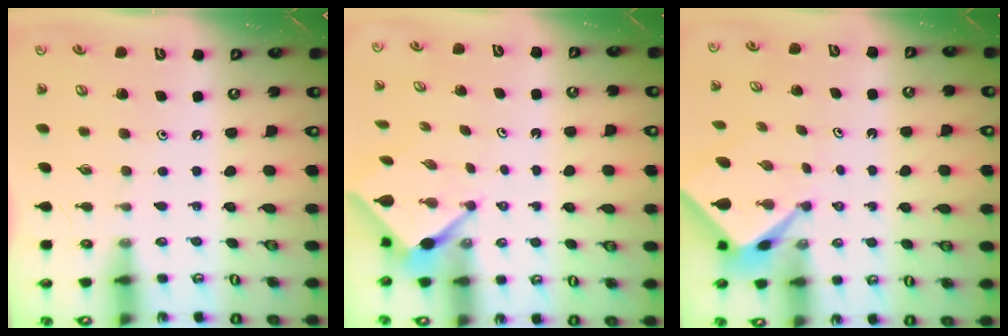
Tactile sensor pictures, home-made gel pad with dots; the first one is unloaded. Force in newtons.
{"total": 3.3, "press": 3.3, "slide": 0.2}
{"total": 2.6, "press": 2.6, "slide": 0.2}